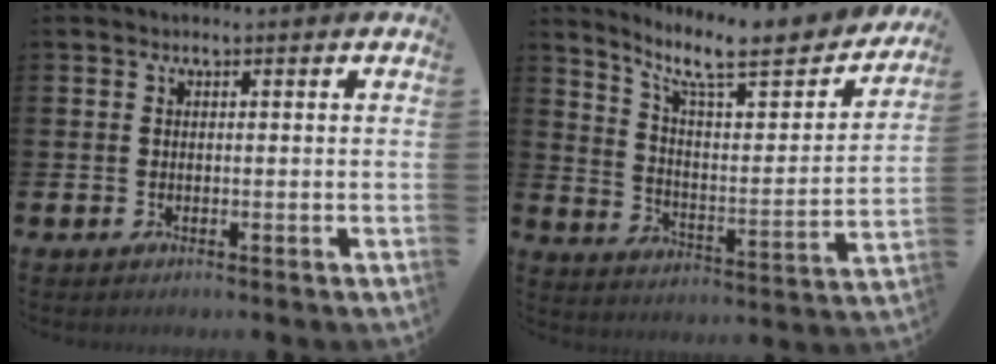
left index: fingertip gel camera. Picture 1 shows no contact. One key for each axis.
{"total": 10.3, "fx": 8.5, "fy": 2.2, "fz": 5.3, "tx": -0.117, "ty": -0.062, "tz": 0.137}